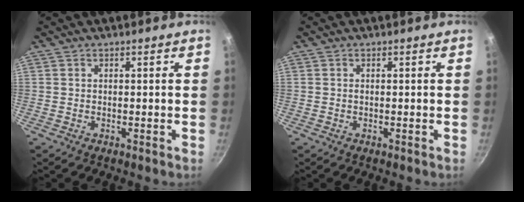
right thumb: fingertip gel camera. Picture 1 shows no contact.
{"total": 0.0}